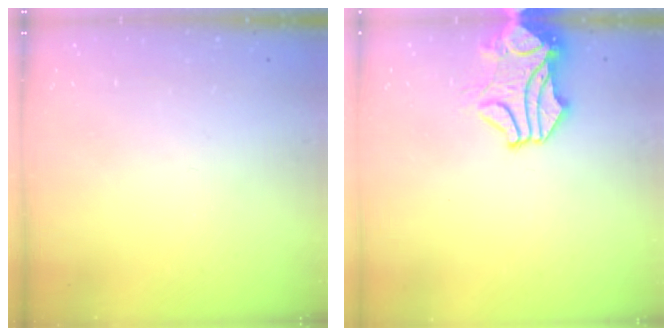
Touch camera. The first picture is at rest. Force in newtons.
{"total": 1.9, "press": 1.4, "slide": 1.2}